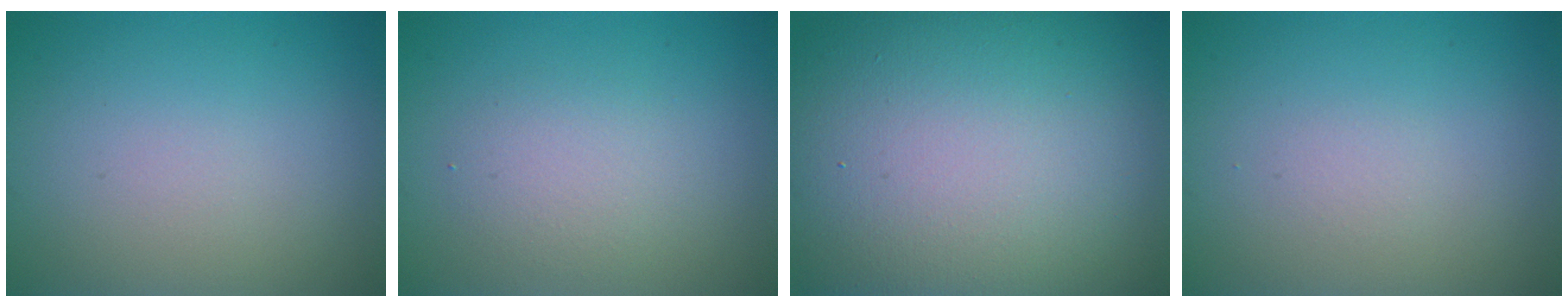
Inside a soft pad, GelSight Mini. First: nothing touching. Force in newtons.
{"total": 2.2, "press": 2.2, "slide": 0.0}
{"total": 20.3, "press": 20.2, "slide": 1.3}
{"total": 0.6, "press": 0.6, "slide": 0.1}